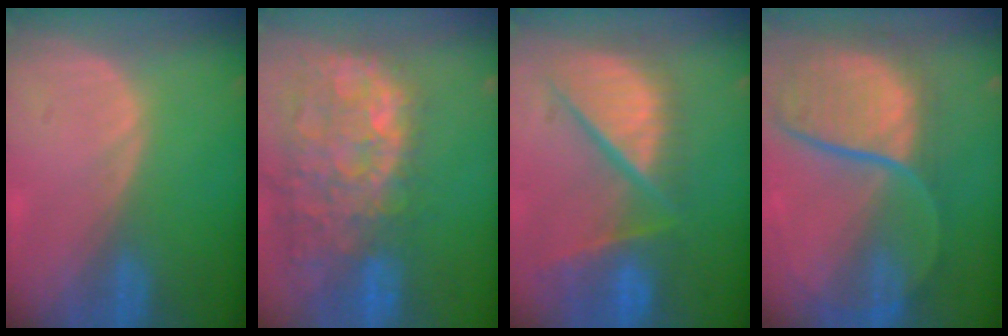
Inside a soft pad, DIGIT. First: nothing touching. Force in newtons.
{"total": 14.9, "press": 12.0, "slide": 8.8}
{"total": 12.1, "press": 9.9, "slide": 7.0}
{"total": 12.1, "press": 10.0, "slide": 6.8}